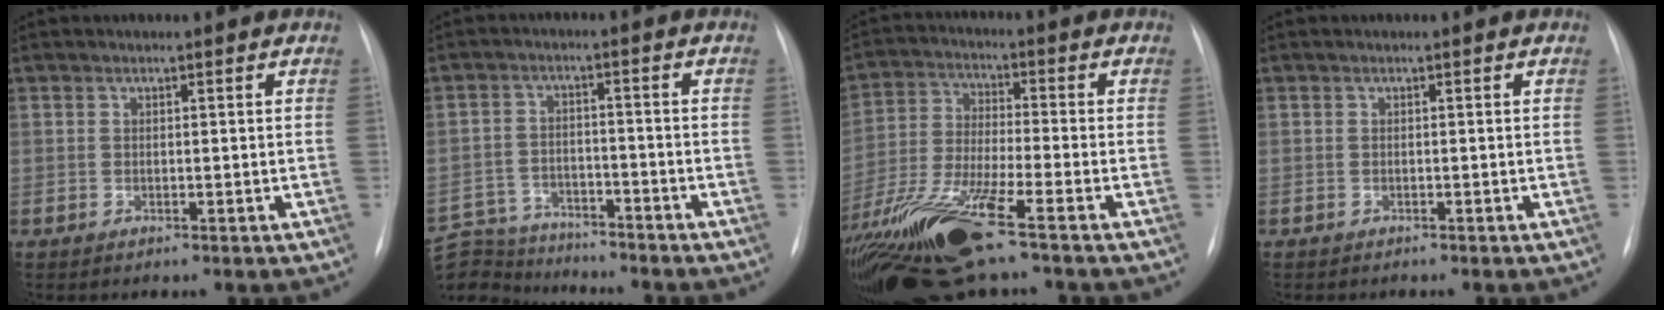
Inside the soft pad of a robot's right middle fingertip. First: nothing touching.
{"total": 13.0, "force": [-12.4, 3.0, 2.4], "torque": [-0.064, 0.014, -0.201]}
{"total": 15.7, "force": [-10.0, 1.6, 12.0], "torque": [-0.256, -0.034, -0.183]}
{"total": 0.6, "force": [-0.6, 0.1, 0.2], "torque": [-0.009, -0.002, -0.010]}